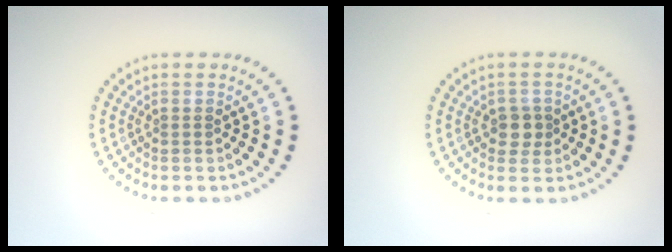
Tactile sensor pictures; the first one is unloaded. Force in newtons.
{"total": 1.9, "press": 1.7, "slide": 0.8}